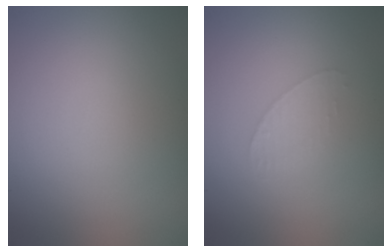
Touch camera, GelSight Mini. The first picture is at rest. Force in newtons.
{"total": 1.4, "press": 1.4, "slide": 0.1}